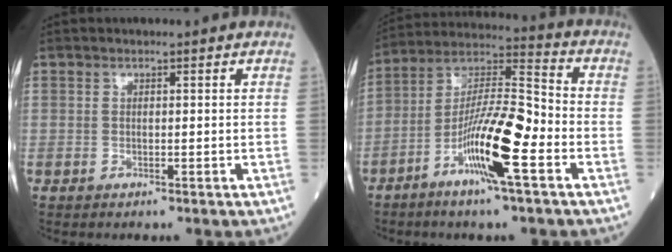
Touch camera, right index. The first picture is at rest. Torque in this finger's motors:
{"motor_torque": [1.96, -0.18, 0.37, 0.21]}